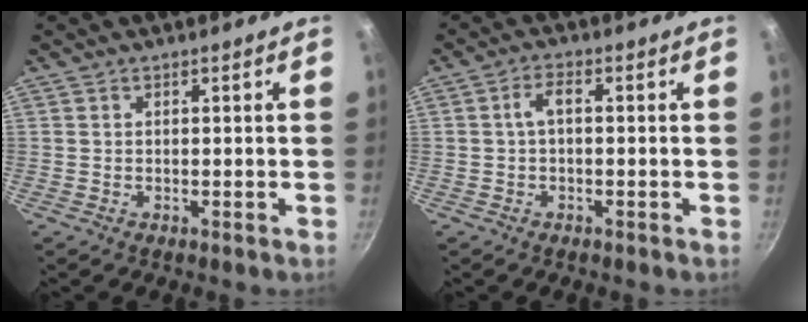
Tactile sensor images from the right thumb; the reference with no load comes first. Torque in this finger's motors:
{"motor_torque": [0.01, 1.01, 0.25, 0.47, -0.01]}